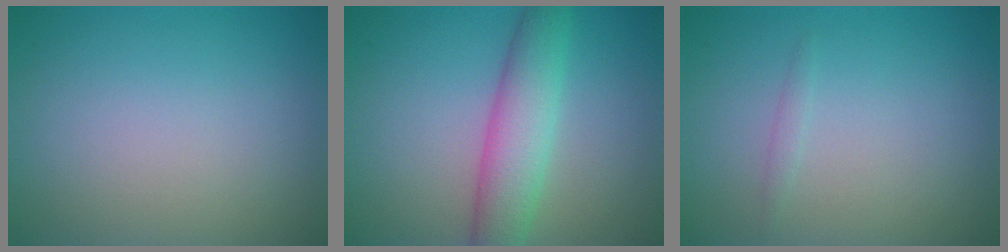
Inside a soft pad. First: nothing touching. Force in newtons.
{"total": 5.2, "press": 5.2, "slide": 0.2}
{"total": 0.5, "press": 0.5, "slide": 0.0}